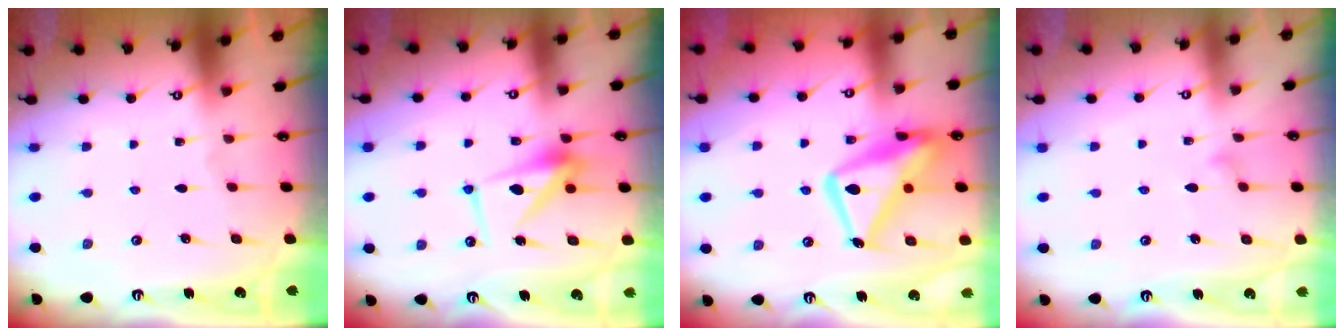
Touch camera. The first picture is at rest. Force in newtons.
{"total": 10.6, "press": 10.6, "slide": 0.2}
{"total": 18.3, "press": 18.2, "slide": 1.6}
{"total": 8.3, "press": 8.3, "slide": 0.5}